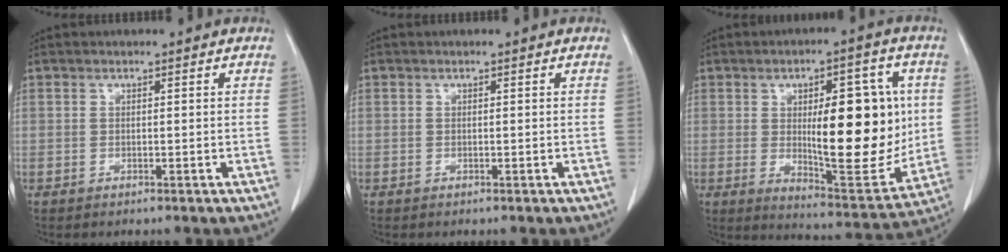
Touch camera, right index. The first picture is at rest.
{"total": 0.0}
{"total": 17.7, "force": [1.1, 5.7, 16.7], "torque": [-0.228, -0.004, 0.027]}